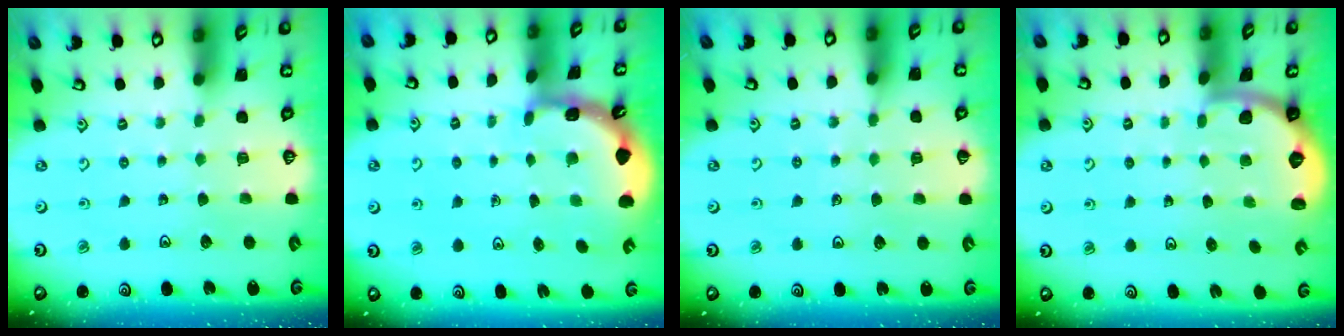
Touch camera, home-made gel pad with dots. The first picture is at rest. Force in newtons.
{"total": 3.1, "press": 3.1, "slide": 0.3}
{"total": 3.7, "press": 3.6, "slide": 0.7}
{"total": 1.6, "press": 1.6, "slide": 0.1}